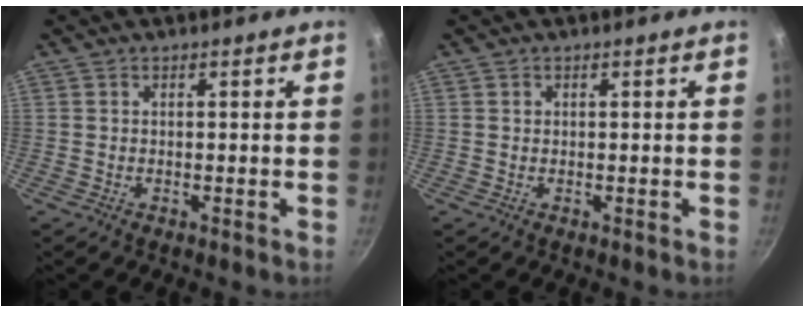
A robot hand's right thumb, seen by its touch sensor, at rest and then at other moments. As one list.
[{"total": 0.6, "force": [0.2, 0.5, 0.1], "torque": [0.001, 0.003, 0.003]}]